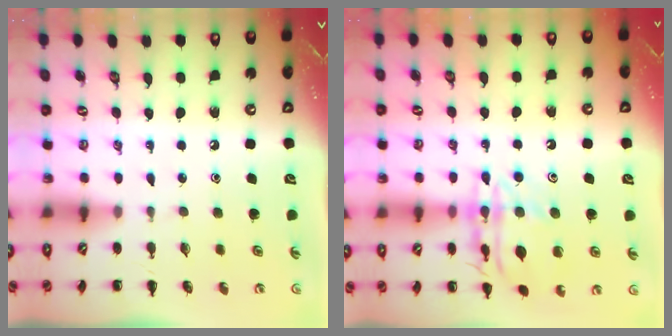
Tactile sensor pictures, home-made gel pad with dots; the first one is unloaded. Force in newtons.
{"total": 14.3, "press": 14.2, "slide": 1.3}